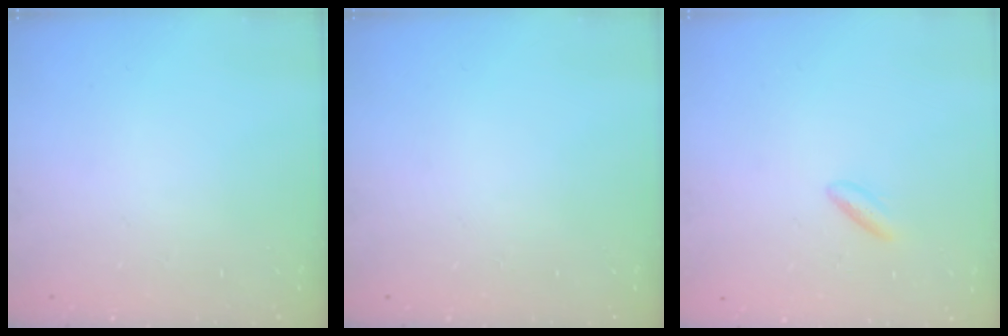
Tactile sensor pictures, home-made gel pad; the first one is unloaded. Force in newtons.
{"total": 0.0}
{"total": 2.8, "press": 2.6, "slide": 1.3}